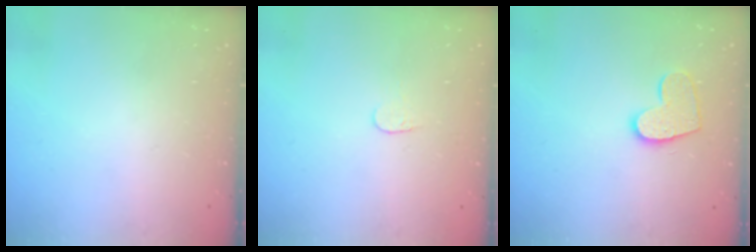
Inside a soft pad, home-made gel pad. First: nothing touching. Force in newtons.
{"total": 3.8, "press": 3.8, "slide": 0.3}
{"total": 10.6, "press": 10.5, "slide": 0.8}